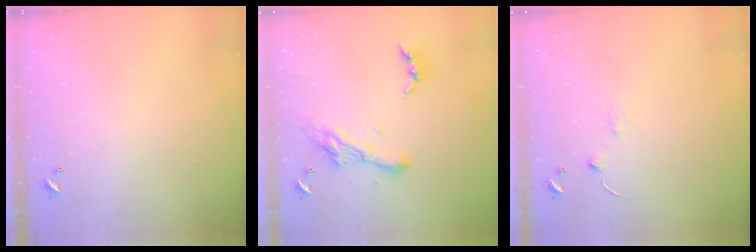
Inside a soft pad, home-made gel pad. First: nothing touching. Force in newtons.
{"total": 11.0, "press": 10.9, "slide": 1.2}
{"total": 0.9, "press": 0.9, "slide": 0.3}